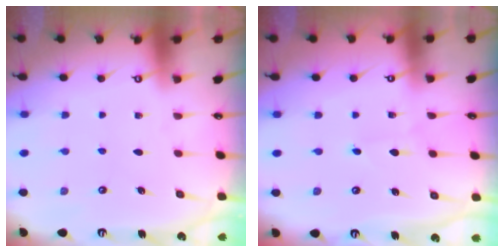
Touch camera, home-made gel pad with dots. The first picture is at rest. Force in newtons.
{"total": 1.4, "press": 1.4, "slide": 0.2}